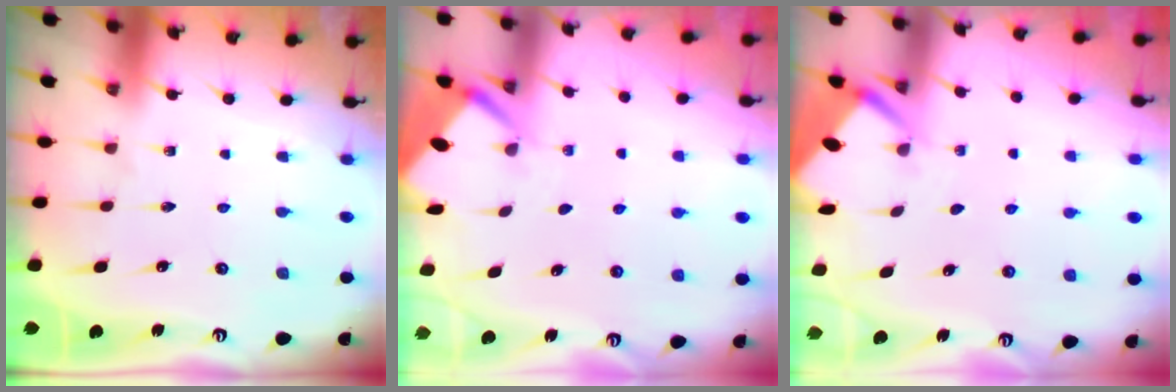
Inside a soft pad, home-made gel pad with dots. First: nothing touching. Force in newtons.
{"total": 2.7, "press": 2.7, "slide": 0.4}
{"total": 2.7, "press": 2.6, "slide": 0.4}